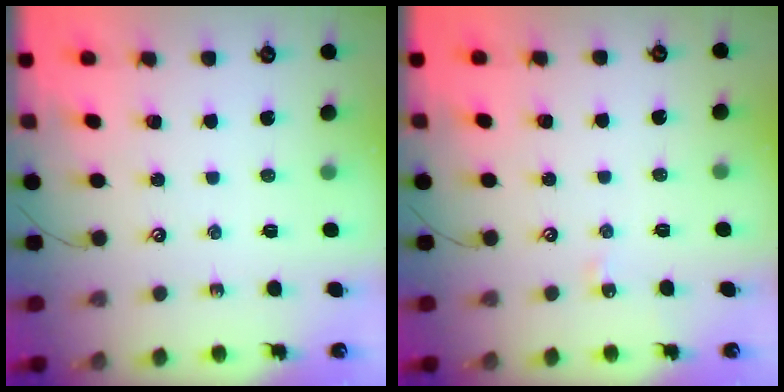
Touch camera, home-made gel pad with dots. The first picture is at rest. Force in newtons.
{"total": 3.9, "press": 3.8, "slide": 0.6}